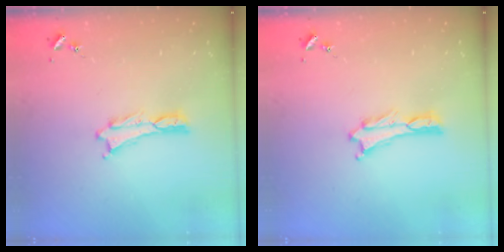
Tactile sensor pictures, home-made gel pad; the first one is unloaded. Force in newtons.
{"total": 0.0}